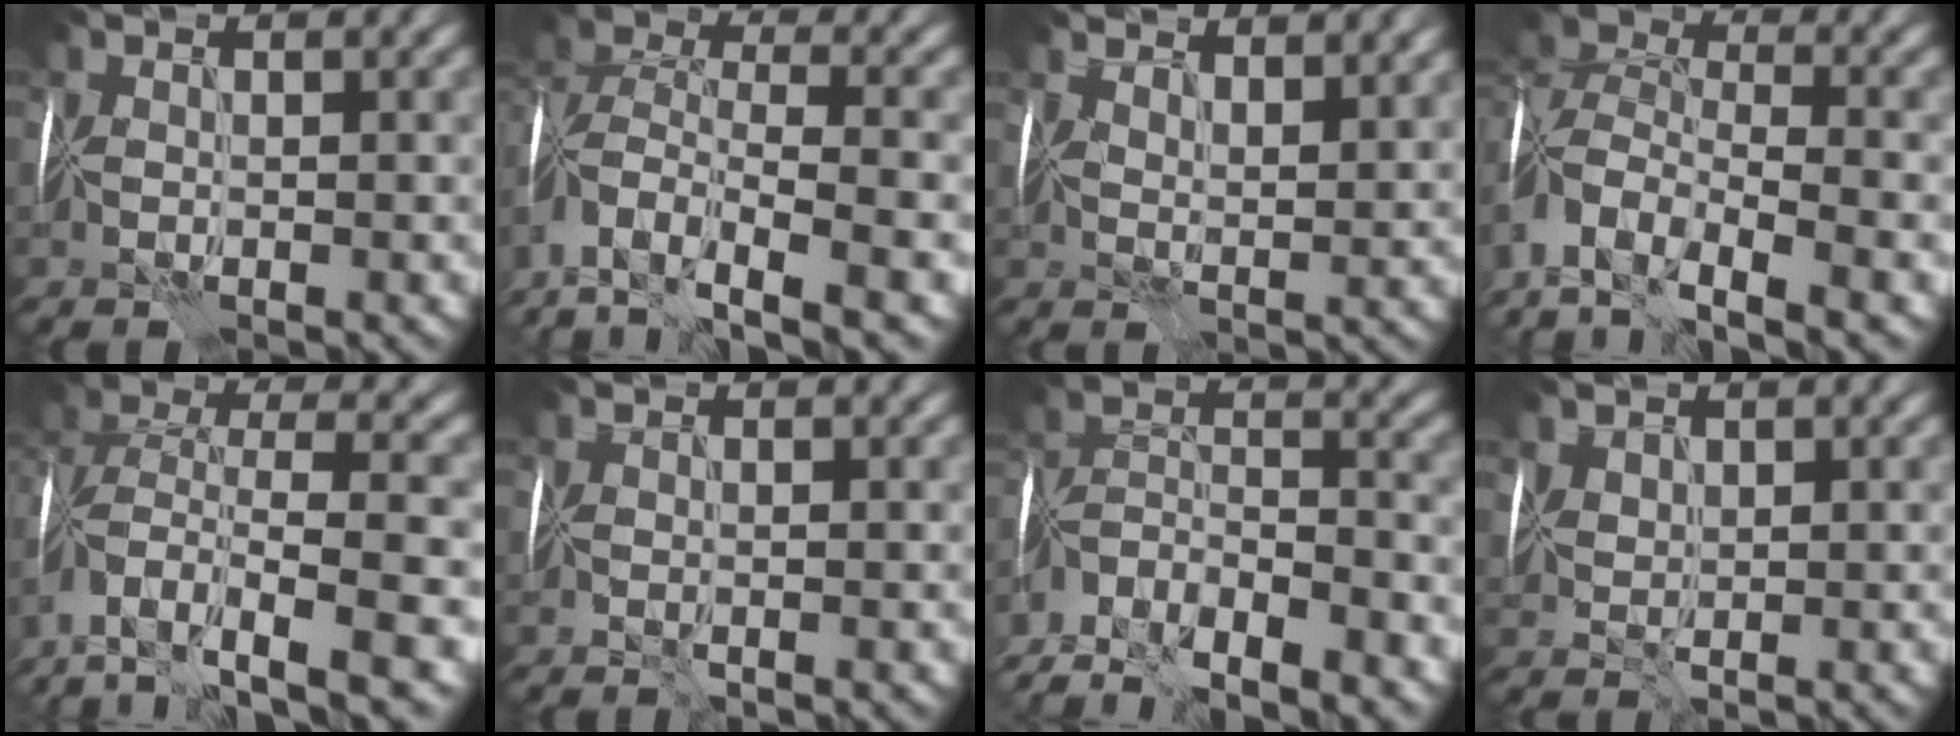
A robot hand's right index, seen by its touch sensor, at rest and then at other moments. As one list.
[{"total": 11.3, "force": [-7.0, 5.5, 6.9], "torque": [-0.140, 0.000, -0.123]}, {"total": 6.0, "force": [5.0, 1.8, 2.6], "torque": [-0.043, 0.007, 0.065]}, {"total": 10.0, "force": [-5.8, 5.1, 6.4], "torque": [-0.131, 0.005, -0.117]}, {"total": 11.8, "force": [-5.8, 5.6, 8.6], "torque": [-0.190, 0.011, -0.083]}, {"total": 0.7, "force": [0.0, 0.3, 0.7], "torque": [-0.015, 0.000, -0.002]}, {"total": 8.8, "force": [-7.1, 3.2, 4.2], "torque": [-0.076, 0.009, -0.124]}, {"total": 1.9, "force": [1.5, 1.0, 0.6], "torque": [-0.019, 0.006, 0.034]}]